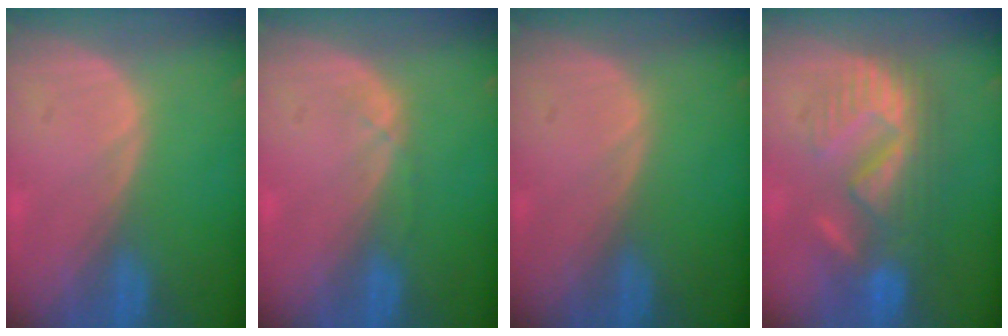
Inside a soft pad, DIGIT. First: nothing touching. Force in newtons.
{"total": 1.1, "press": 1.1, "slide": 0.2}
{"total": 0.0}
{"total": 8.7, "press": 8.6, "slide": 1.5}